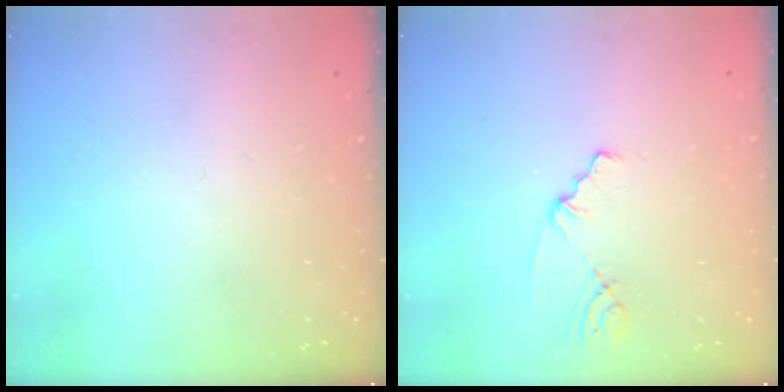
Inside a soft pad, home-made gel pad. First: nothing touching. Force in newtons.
{"total": 1.5, "press": 1.5, "slide": 0.2}